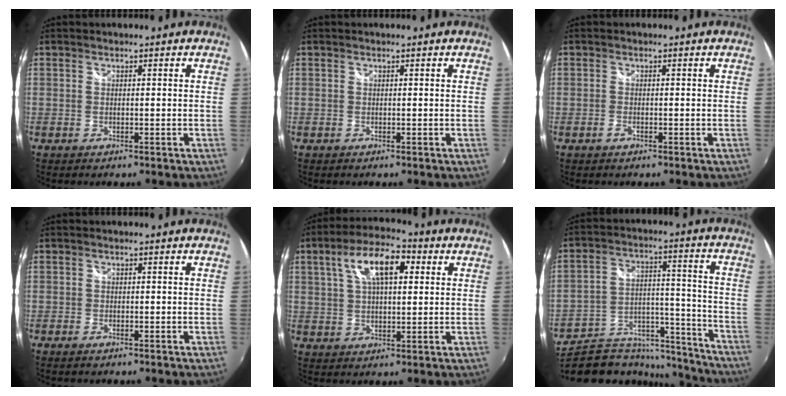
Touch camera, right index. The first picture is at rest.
{"total": 0.0}
{"total": 1.0, "force": [-0.6, 0.5, 0.7], "torque": [-0.016, -0.002, -0.010]}
{"total": 1.1, "force": [-1.0, 0.3, 0.3], "torque": [-0.008, -0.006, -0.021]}
{"total": 10.9, "force": [3.8, 4.6, 9.1], "torque": [-0.164, 0.027, 0.060]}
{"total": 17.6, "force": [-14.4, 8.0, 6.5], "torque": [-0.118, 0.033, -0.201]}